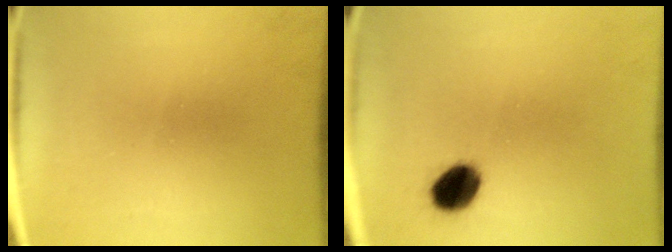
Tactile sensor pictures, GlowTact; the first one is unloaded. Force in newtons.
{"total": 7.1}